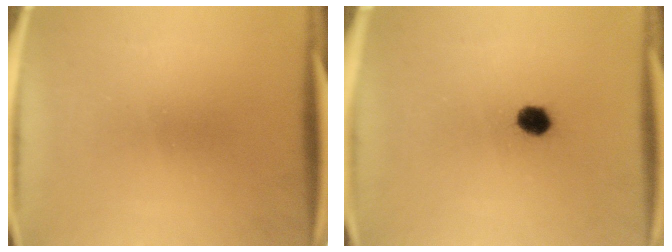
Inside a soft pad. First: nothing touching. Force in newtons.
{"total": 3.4}